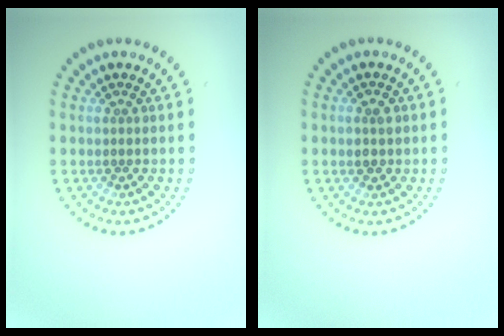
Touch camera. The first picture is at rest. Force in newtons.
{"total": 1.5, "press": 1.5, "slide": 0.1}